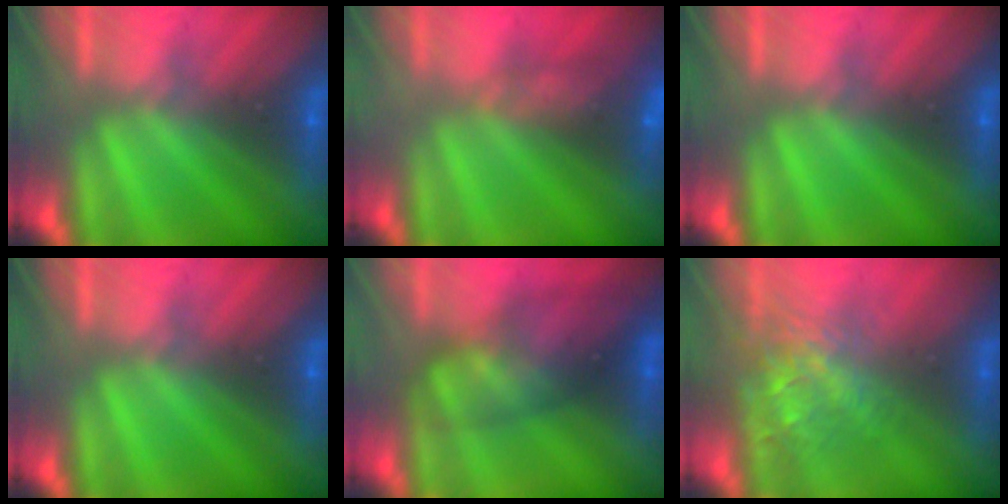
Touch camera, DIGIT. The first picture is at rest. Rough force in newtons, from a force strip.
{"total": 6.5}
{"total": 0.0}
{"total": 0.0}
{"total": 7.2}
{"total": 3.5}